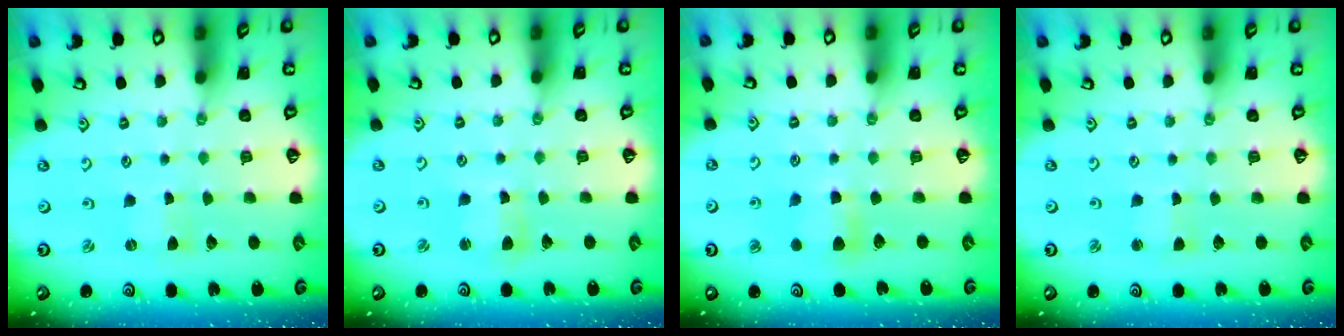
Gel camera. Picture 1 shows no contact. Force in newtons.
{"total": 4.2, "press": 4.1, "slide": 0.5}
{"total": 6.4, "press": 6.4, "slide": 0.6}
{"total": 2.0, "press": 2.0, "slide": 0.3}